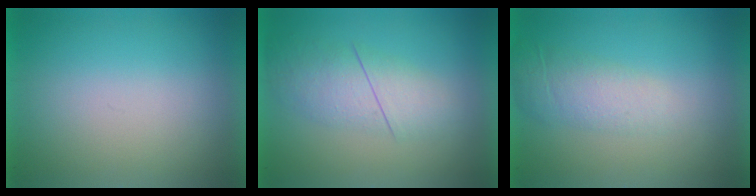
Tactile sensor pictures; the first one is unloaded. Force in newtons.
{"total": 2.7}
{"total": 2.0}